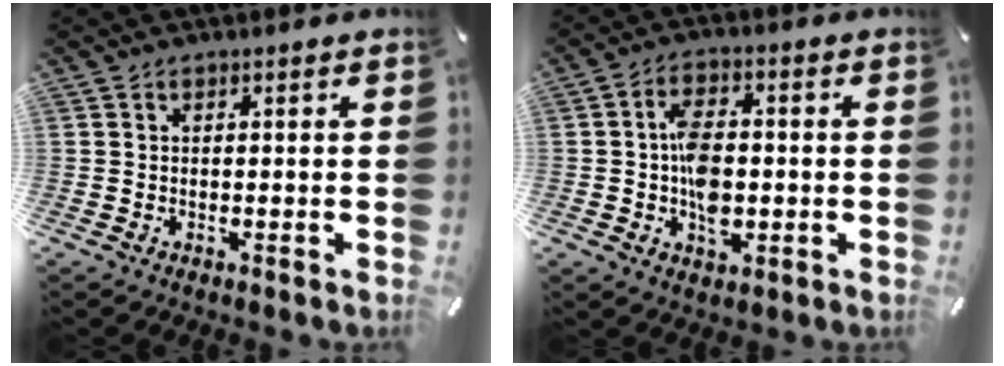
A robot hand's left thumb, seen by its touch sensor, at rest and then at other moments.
{"total": 8.7, "force": [-0.9, 5.4, 6.8], "torque": [-0.121, 0.001, -0.016]}